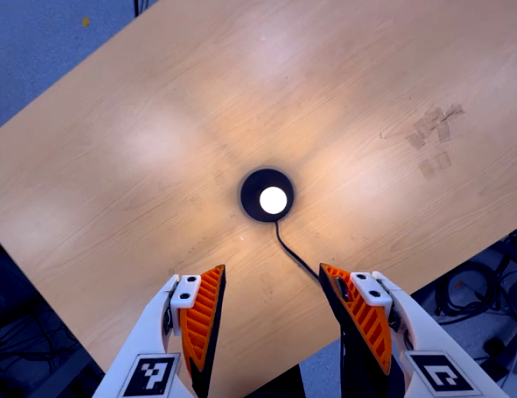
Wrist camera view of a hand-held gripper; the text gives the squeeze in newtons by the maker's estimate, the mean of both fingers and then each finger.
{"total": 0.0}